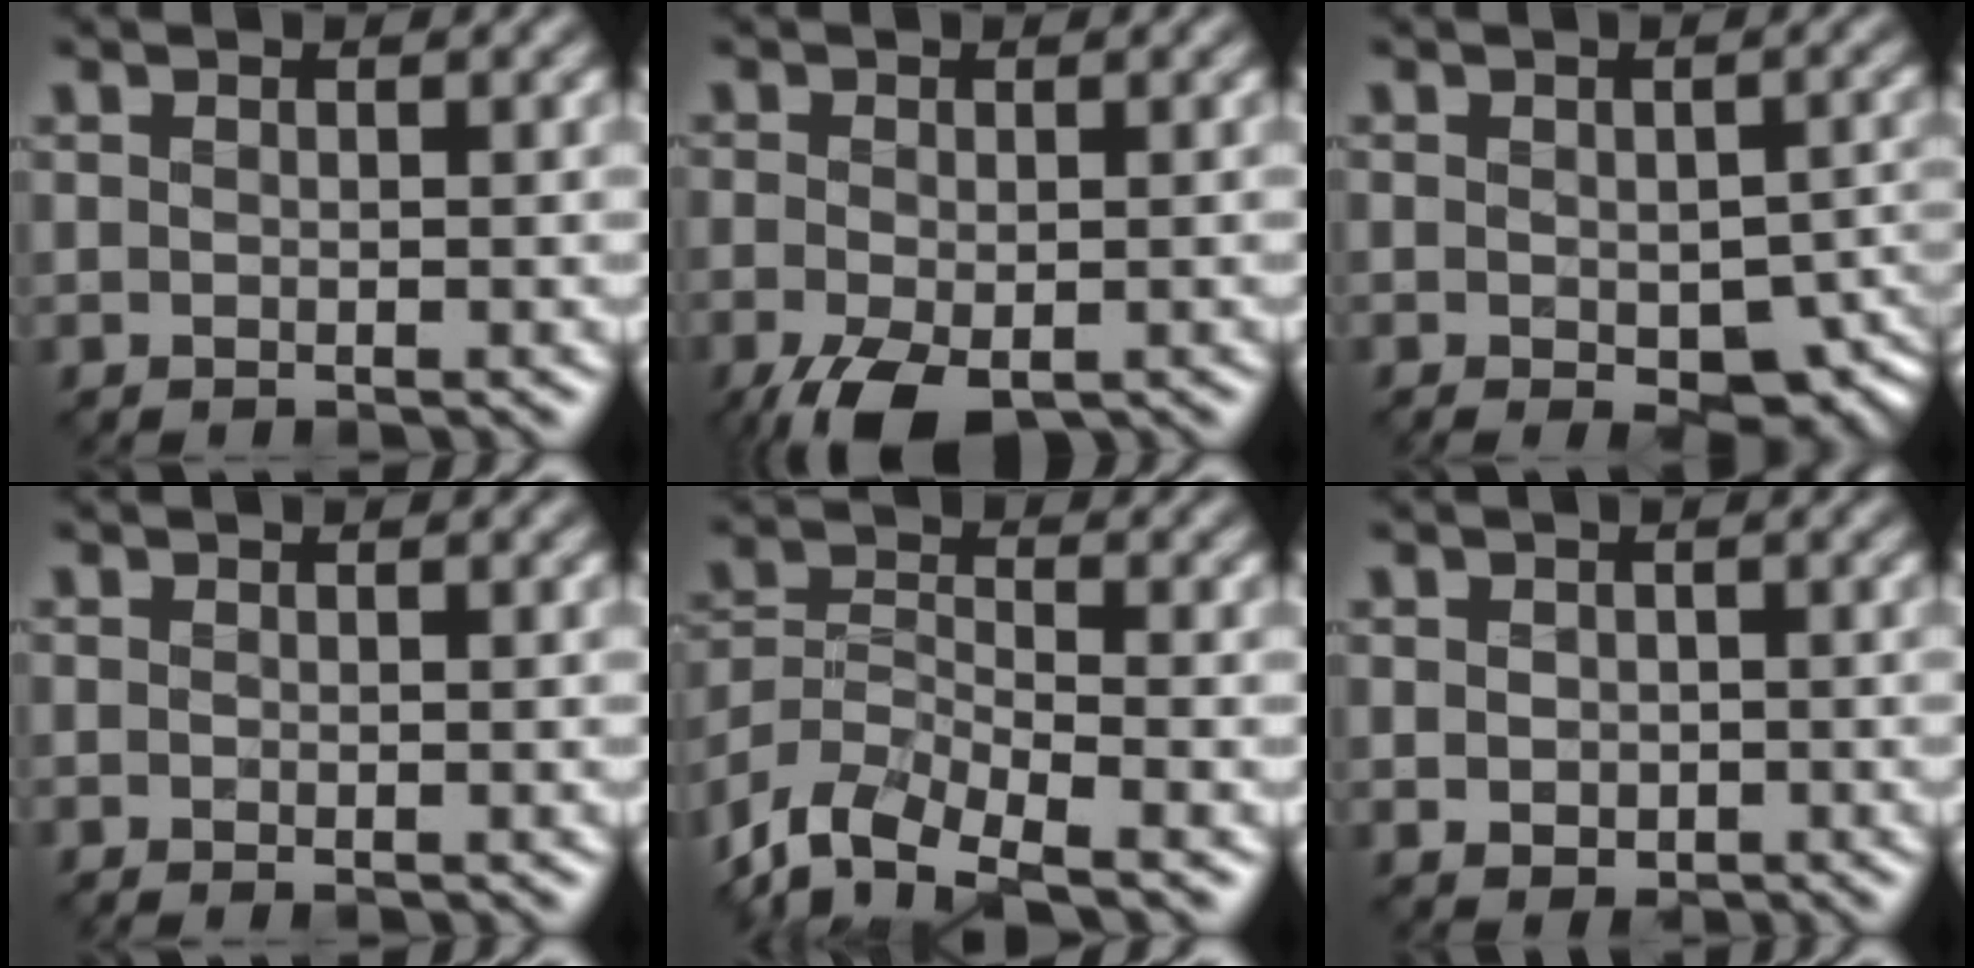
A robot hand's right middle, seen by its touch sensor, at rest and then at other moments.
{"total": 5.8, "force": [-3.0, 2.8, 4.2], "torque": [-0.091, -0.017, -0.049]}
{"total": 7.5, "force": [-2.9, 3.8, 5.8], "torque": [-0.087, -0.029, -0.032]}
{"total": 1.1, "force": [-0.5, 0.3, 0.9], "torque": [-0.015, -0.008, -0.005]}
{"total": 7.4, "force": [-5.8, 2.6, 3.7], "torque": [-0.075, -0.006, -0.118]}
{"total": 1.8, "force": [-0.2, 1.5, 1.0], "torque": [-0.012, -0.006, -0.003]}